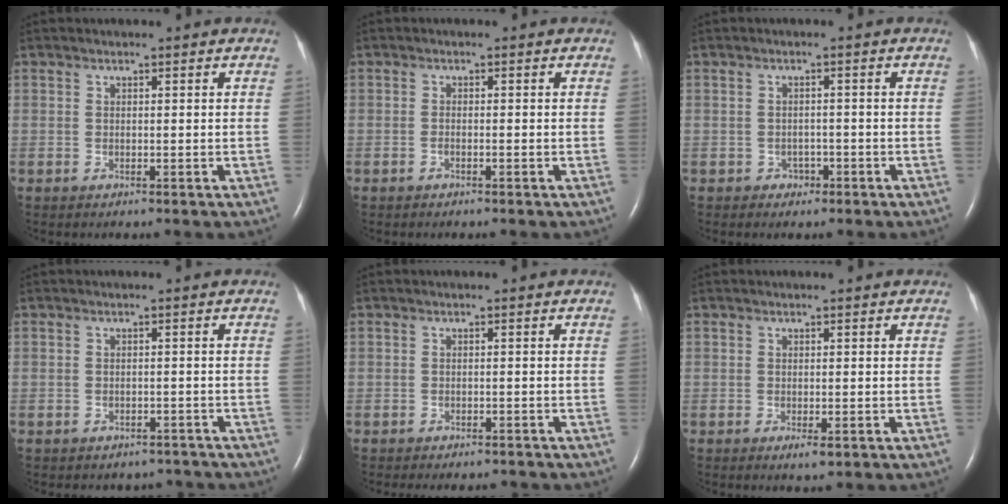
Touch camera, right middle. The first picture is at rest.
{"total": 0.8, "force": [-0.5, 0.1, 0.6], "torque": [-0.014, 0.000, -0.010]}
{"total": 1.7, "force": [-0.9, 1.3, 0.3], "torque": [0.000, 0.007, -0.012]}
{"total": 4.7, "force": [-4.1, 2.2, 0.2], "torque": [-0.005, 0.013, -0.043]}
{"total": 5.4, "force": [-5.0, 1.4, 1.7], "torque": [-0.017, -0.005, -0.060]}
{"total": 1.5, "force": [-0.7, 0.4, 1.2], "torque": [-0.021, -0.004, -0.009]}